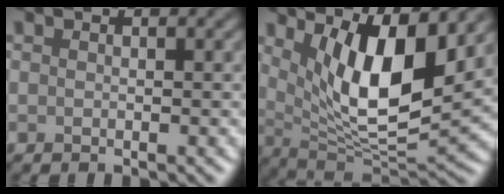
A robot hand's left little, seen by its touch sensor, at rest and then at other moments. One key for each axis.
{"total": 9.4, "fx": 3.4, "fy": 3.3, "fz": 8.2, "tx": -0.139, "ty": -0.025, "tz": 0.064}